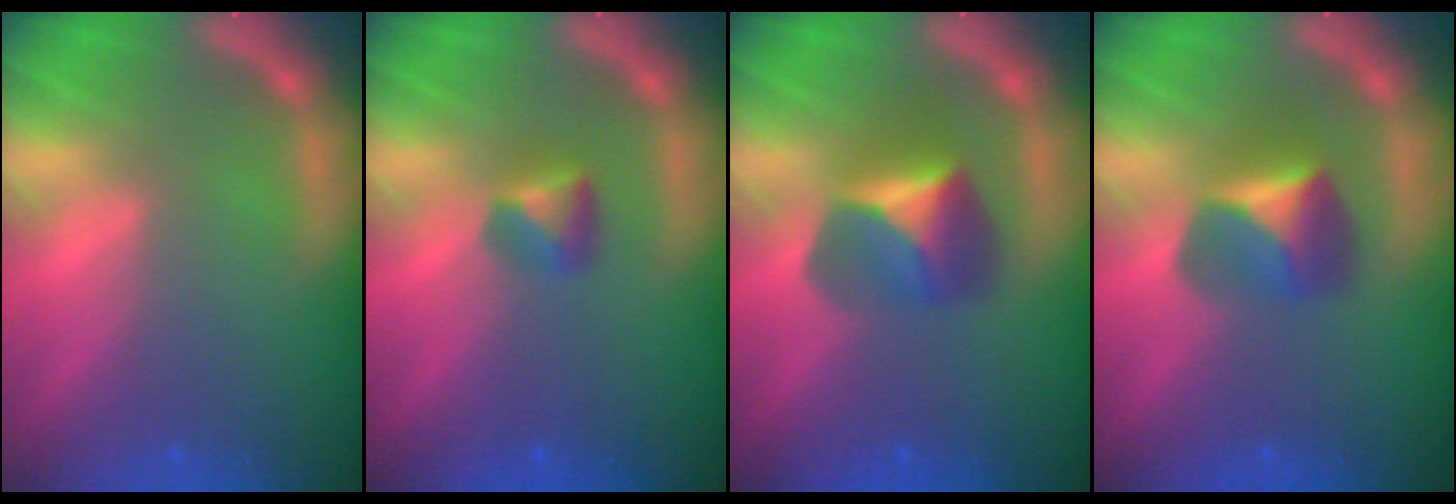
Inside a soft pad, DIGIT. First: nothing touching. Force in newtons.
{"total": 1.9}
{"total": 4.4}
{"total": 3.9}